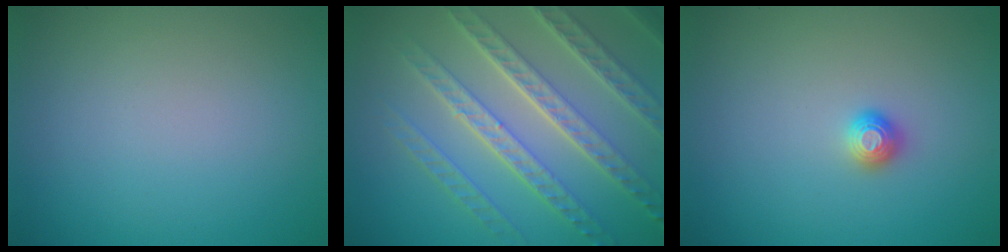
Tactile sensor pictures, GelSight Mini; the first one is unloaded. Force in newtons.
{"total": 7.8, "press": 5.7, "slide": 5.4}
{"total": 1.0, "press": 1.0, "slide": 0.1}